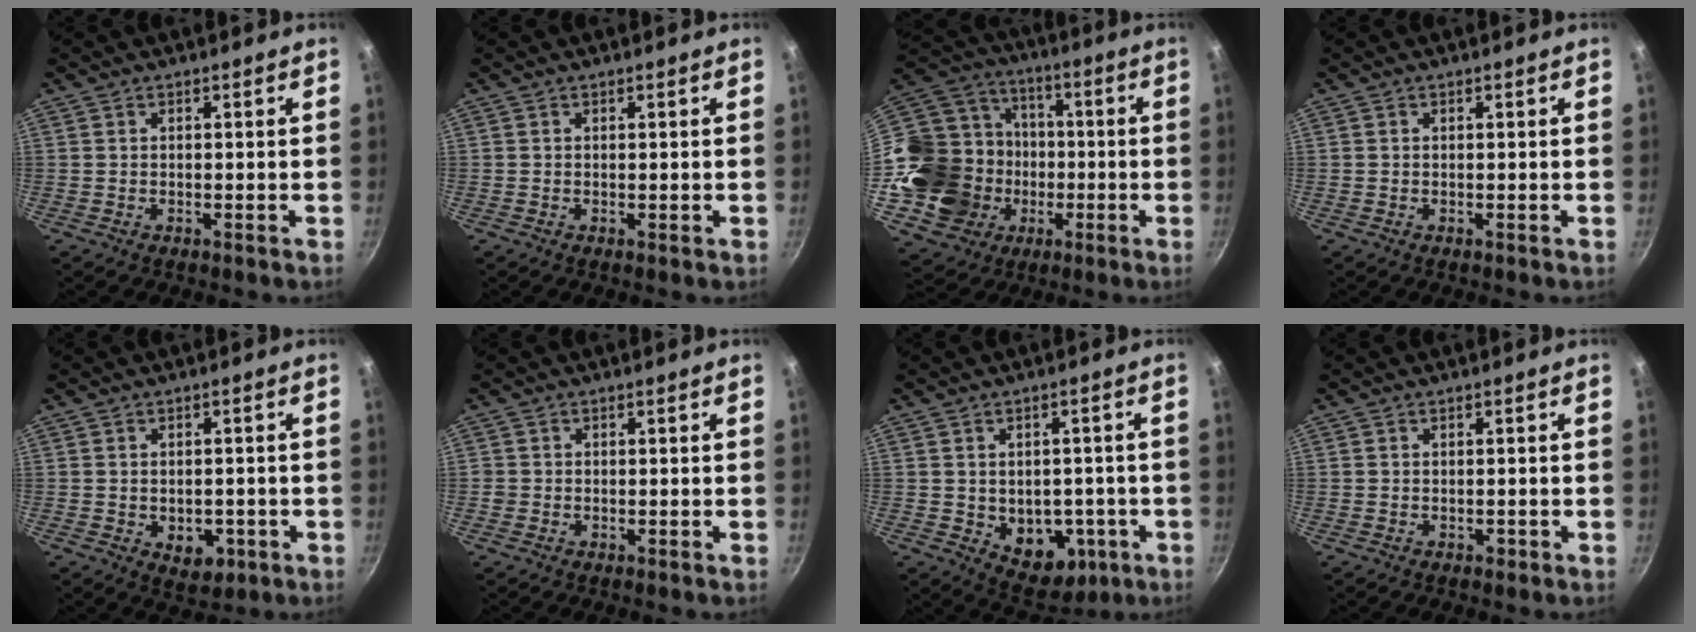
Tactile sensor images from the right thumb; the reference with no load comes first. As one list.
[{"total": 0.0}, {"total": 24.3, "force": [-3.6, 20.8, 11.9], "torque": [-0.226, 0.062, -0.036]}, {"total": 0.0}, {"total": 5.6, "force": [-1.8, 3.9, 3.6], "torque": [-0.031, 0.004, -0.015]}, {"total": 1.1, "force": [-0.3, 1.0, 0.2], "torque": [-0.004, 0.001, -0.007]}, {"total": 10.5, "force": [-2.5, 7.6, 6.8], "torque": [-0.049, 0.000, -0.015]}, {"total": 0.9, "force": [-0.5, 0.7, 0.4], "torque": [-0.003, 0.003, -0.005]}]